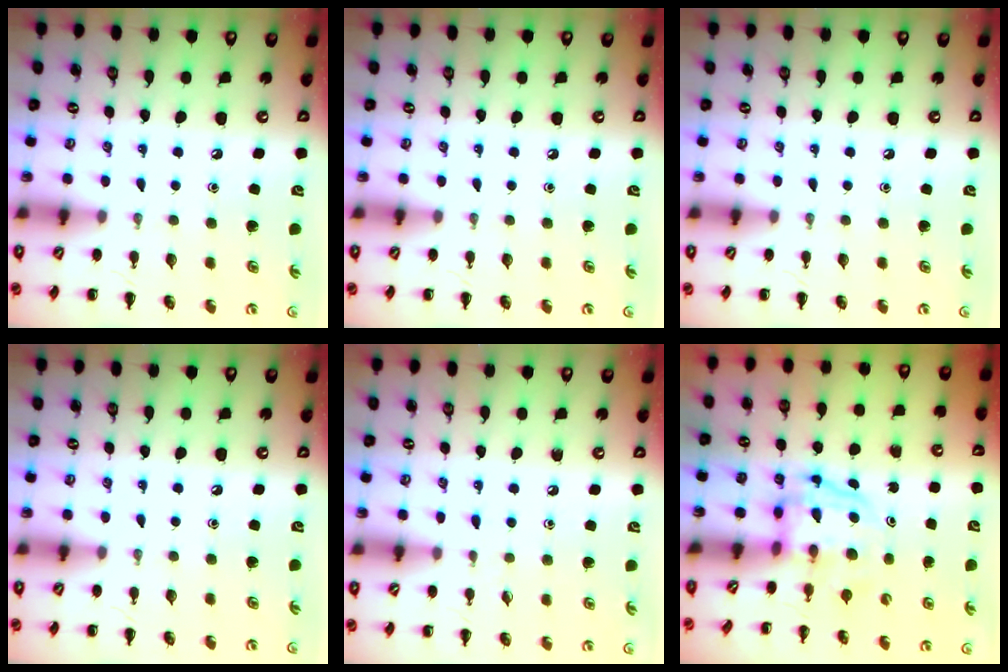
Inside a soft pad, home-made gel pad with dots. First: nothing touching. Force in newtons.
{"total": 0.0}
{"total": 0.0}
{"total": 0.0}
{"total": 4.0, "press": 3.6, "slide": 1.7}
{"total": 3.7, "press": 3.7, "slide": 0.6}